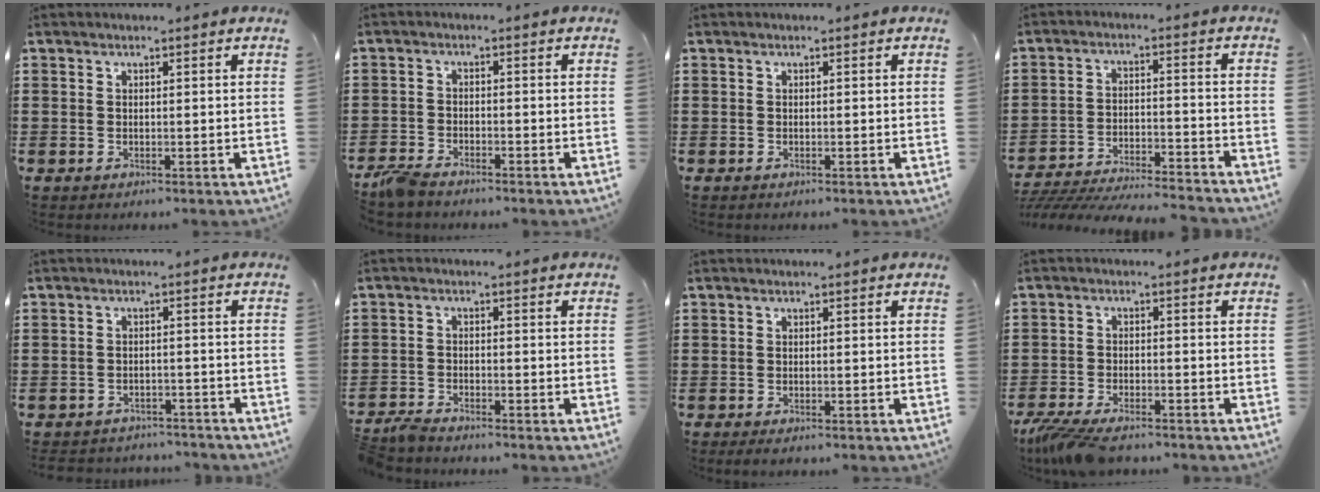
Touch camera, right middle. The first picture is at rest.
{"total": 3.0, "force": [-2.7, 0.6, 1.0], "torque": [-0.039, -0.002, -0.062]}
{"total": 0.0}
{"total": 5.8, "force": [-5.7, 0.2, 1.2], "torque": [-0.030, -0.002, -0.115]}
{"total": 2.7, "force": [-2.6, 0.6, -0.3], "torque": [-0.002, 0.001, -0.059]}
{"total": 2.5, "force": [-2.4, 0.3, 0.5], "torque": [-0.019, 0.003, -0.052]}
{"total": 0.7, "force": [-0.6, 0.2, 0.3], "torque": [-0.008, -0.005, -0.011]}
{"total": 4.9, "force": [-4.2, 0.9, 2.3], "torque": [-0.064, -0.011, -0.086]}